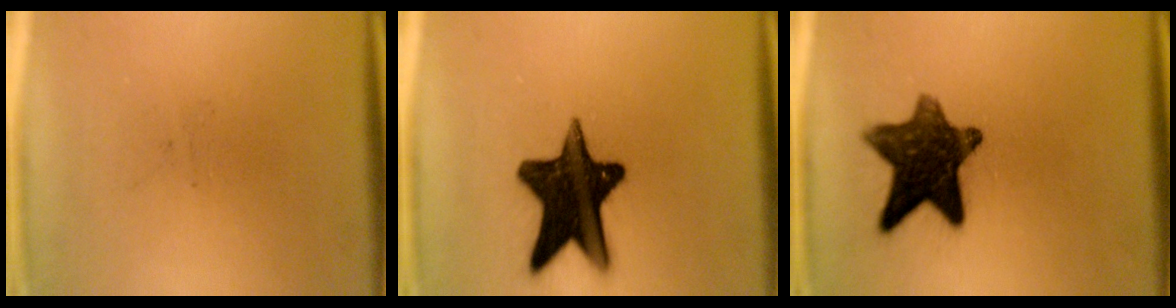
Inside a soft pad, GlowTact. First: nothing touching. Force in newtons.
{"total": 16.5}
{"total": 11.8}